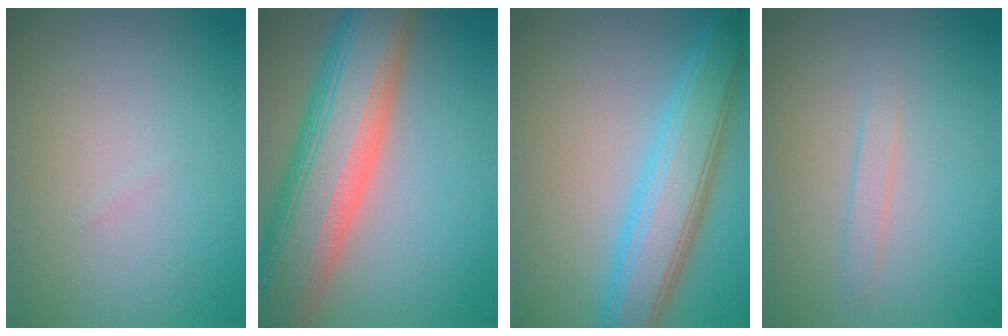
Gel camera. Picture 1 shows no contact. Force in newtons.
{"total": 12.5, "press": 12.4, "slide": 0.6}
{"total": 6.7, "press": 6.7, "slide": 0.4}
{"total": 1.1, "press": 1.1, "slide": 0.0}